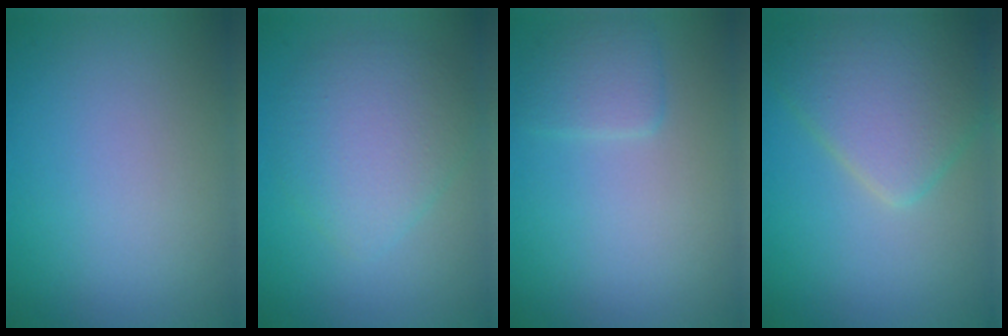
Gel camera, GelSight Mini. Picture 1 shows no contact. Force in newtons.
{"total": 4.6, "press": 4.6, "slide": 0.1}
{"total": 2.0, "press": 2.0, "slide": 0.1}
{"total": 6.3, "press": 6.3, "slide": 0.3}